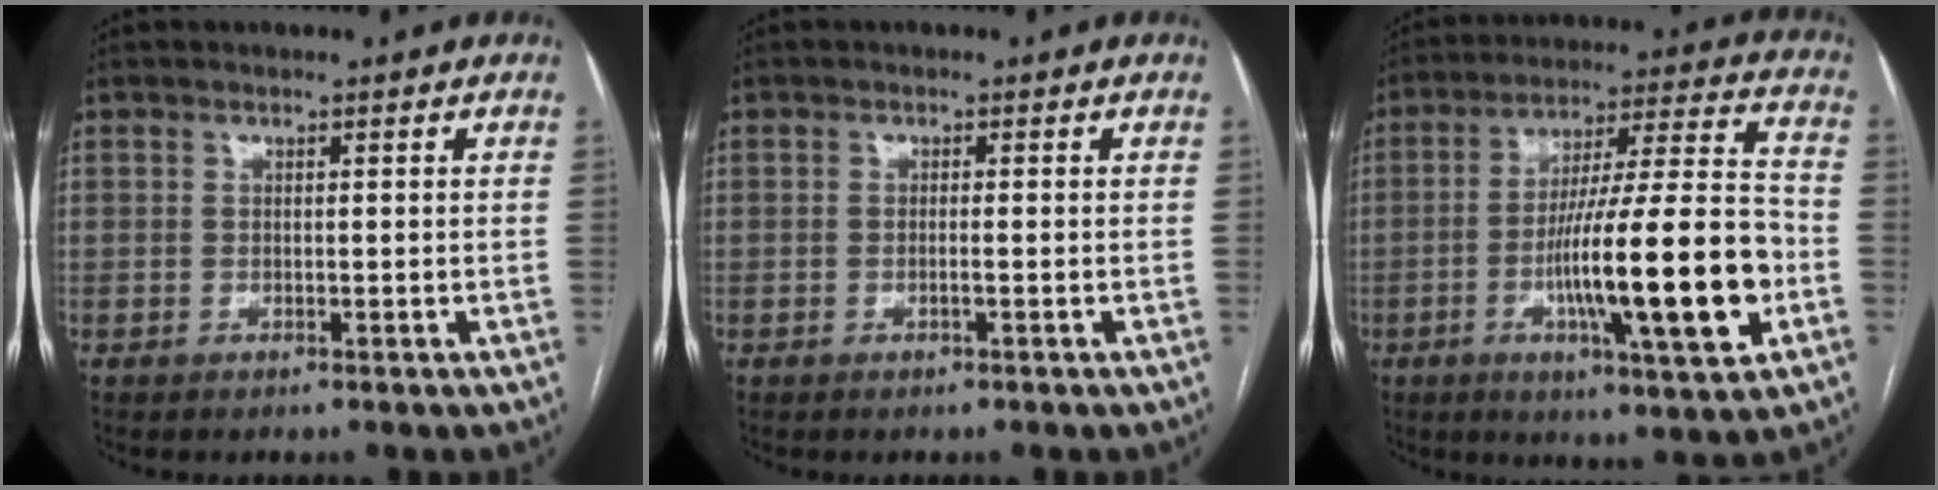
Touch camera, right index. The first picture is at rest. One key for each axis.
{"total": 0.6, "fx": -0.2, "fy": -0.1, "fz": 0.5, "tx": -0.012, "ty": 0.001, "tz": -0.002}
{"total": 20.5, "fx": -5.5, "fy": 1.3, "fz": 19.7, "tx": -0.318, "ty": -0.003, "tz": -0.081}